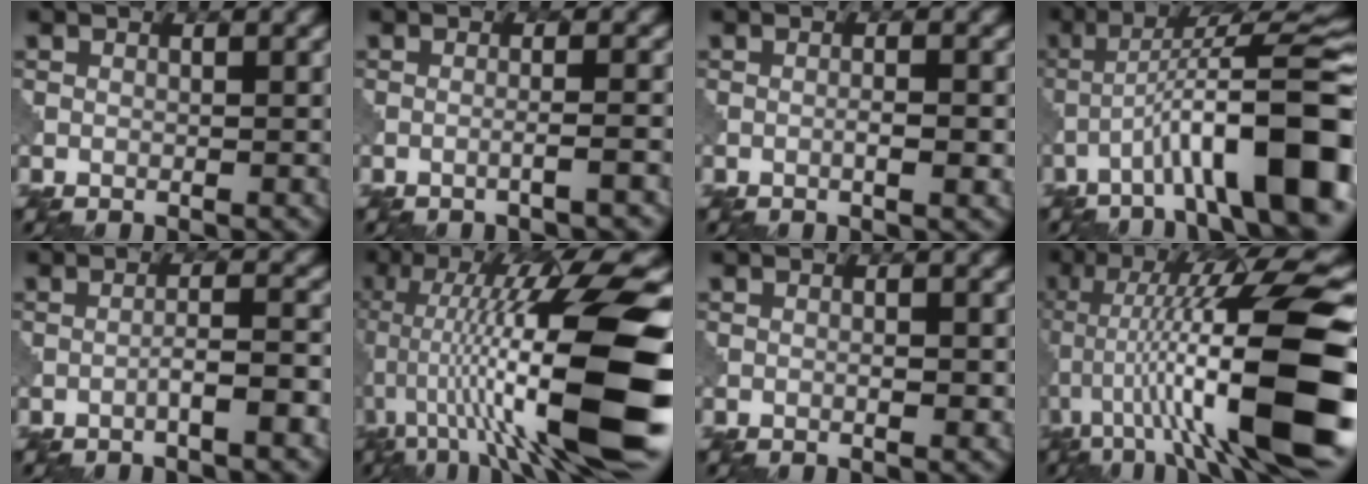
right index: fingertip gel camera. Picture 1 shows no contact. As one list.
[{"total": 1.5, "force": [-0.8, 0.2, 1.2], "torque": [-0.006, 0.009, -0.025]}, {"total": 1.4, "force": [-0.4, 0.2, 1.3], "torque": [-0.019, 0.003, -0.003]}, {"total": 12.0, "force": [-4.7, 2.1, 10.9], "torque": [-0.159, 0.028, -0.062]}, {"total": 2.6, "force": [-1.3, 0.4, 2.2], "torque": [-0.028, 0.016, -0.022]}, {"total": 15.4, "force": [-2.4, 3.0, 14.9], "torque": [-0.234, 0.032, -0.028]}, {"total": 0.6, "force": [-0.1, 0.2, 0.5], "torque": [-0.008, 0.002, 0.003]}, {"total": 14.0, "force": [-2.6, 2.3, 13.5], "torque": [-0.209, 0.032, -0.030]}]